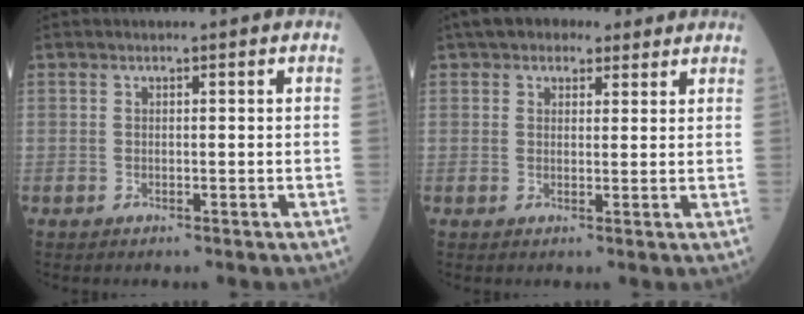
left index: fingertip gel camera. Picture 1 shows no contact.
{"total": 6.6, "force": [4.9, 3.4, 3.0], "torque": [-0.039, 0.036, 0.076]}